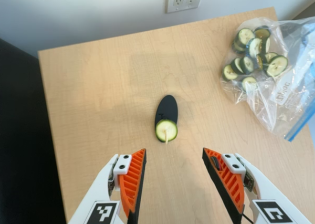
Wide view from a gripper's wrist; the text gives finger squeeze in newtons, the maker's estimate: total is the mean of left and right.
{"total": 0.0}